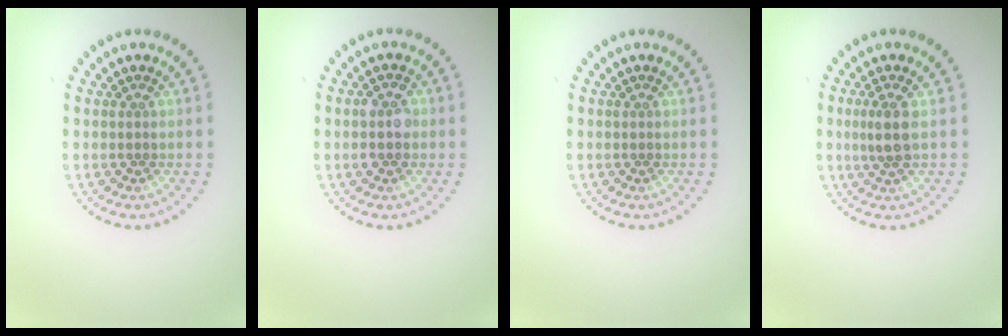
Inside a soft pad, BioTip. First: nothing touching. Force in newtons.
{"total": 2.1, "press": 2.1, "slide": 0.2}
{"total": 0.0}
{"total": 2.1, "press": 1.8, "slide": 1.0}